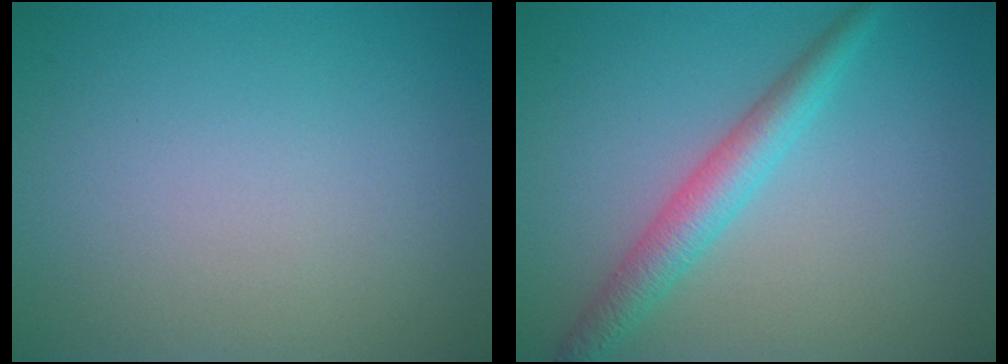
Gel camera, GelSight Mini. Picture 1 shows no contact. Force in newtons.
{"total": 3.4, "press": 3.4, "slide": 0.1}